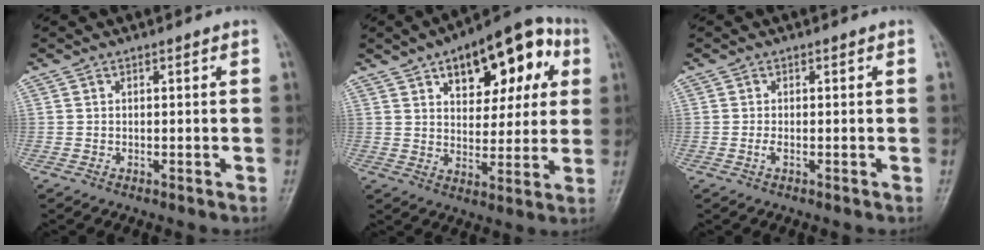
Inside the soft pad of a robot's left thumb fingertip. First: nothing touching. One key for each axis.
{"total": 18.7, "fx": 7.6, "fy": 9.8, "fz": 14.1, "tx": -0.142, "ty": 0.000, "tz": 0.106}
{"total": 1.2, "fx": -0.2, "fy": 0.4, "fz": 1.1, "tx": -0.026, "ty": 0.005, "tz": -0.005}